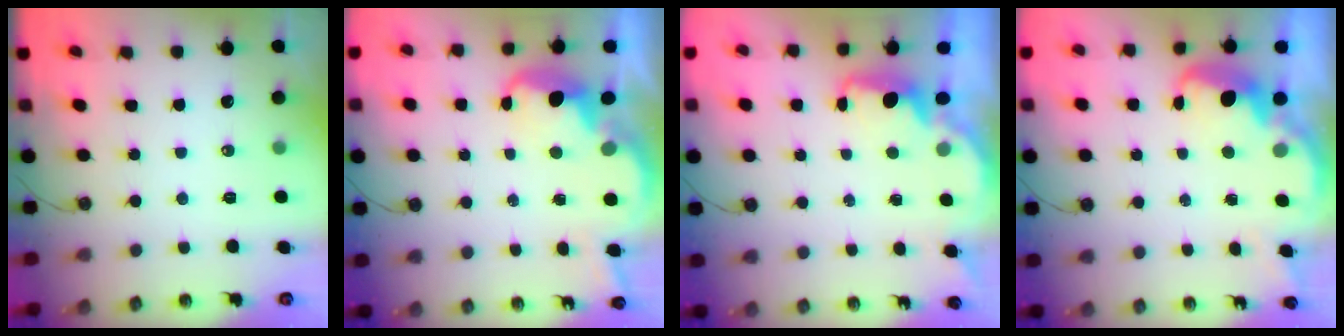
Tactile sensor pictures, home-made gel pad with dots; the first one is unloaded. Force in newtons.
{"total": 4.7, "press": 4.6, "slide": 0.7}
{"total": 1.8, "press": 1.6, "slide": 0.7}
{"total": 3.4, "press": 3.3, "slide": 0.7}